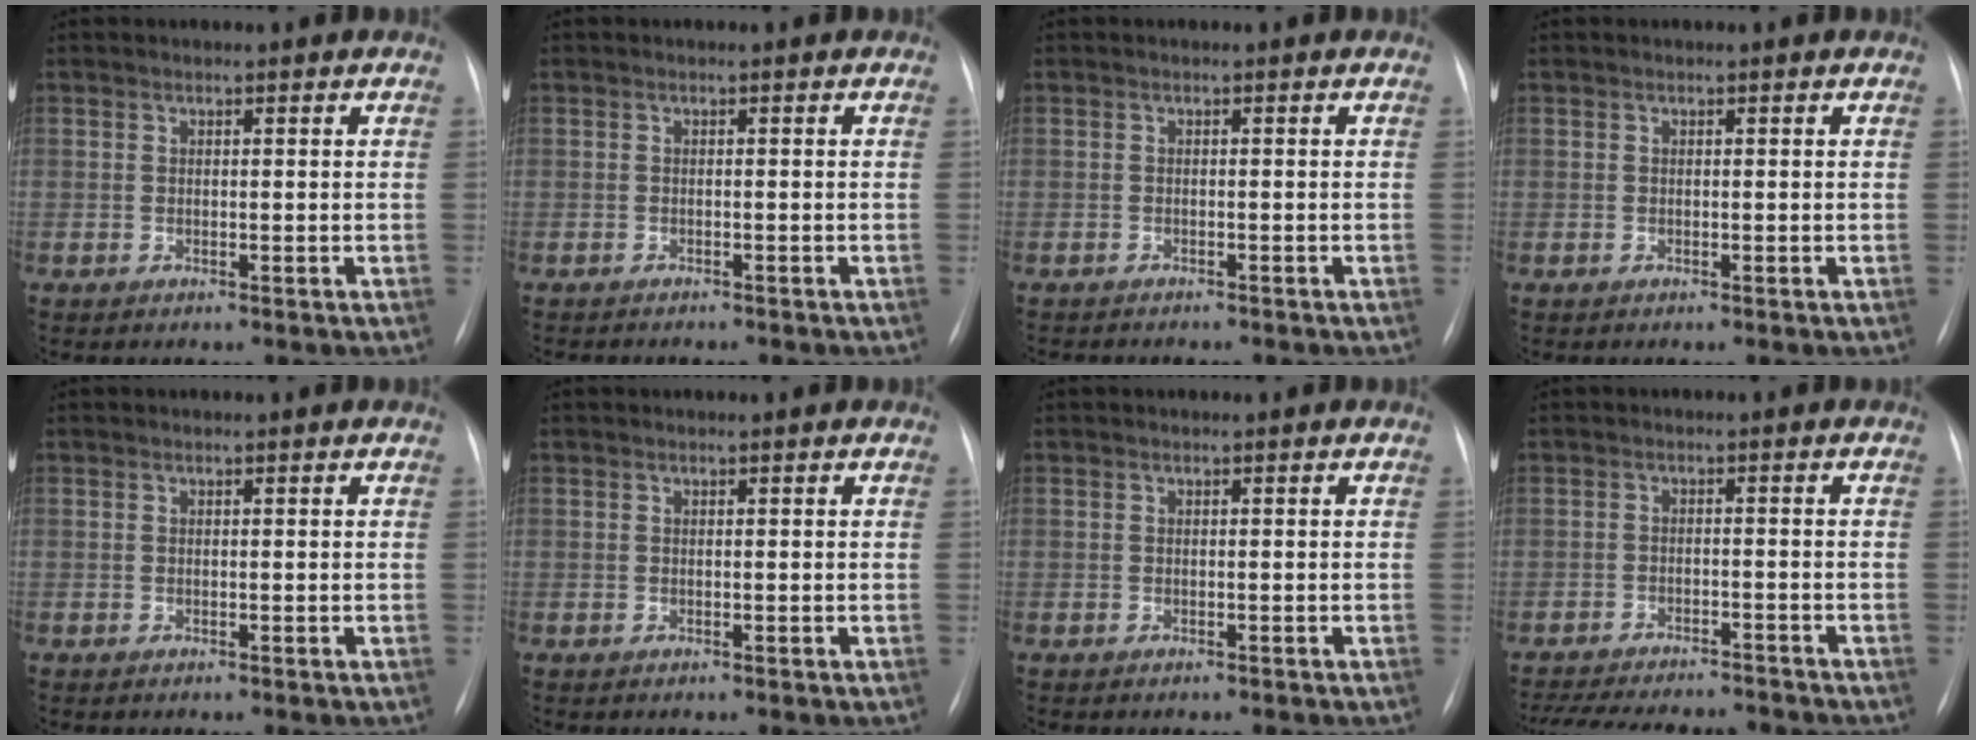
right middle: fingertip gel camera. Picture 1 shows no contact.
{"total": 4.3, "force": [-3.8, 1.1, 1.7], "torque": [-0.021, -0.005, -0.044]}
{"total": 5.0, "force": [-4.5, 1.2, 1.9], "torque": [-0.022, -0.005, -0.054]}
{"total": 0.0}
{"total": 0.0}
{"total": 0.0}
{"total": 1.1, "force": [-1.0, 0.4, 0.4], "torque": [-0.008, -0.002, -0.011]}
{"total": 16.1, "force": [-14.6, 3.4, 6.0], "torque": [-0.135, -0.010, -0.201]}